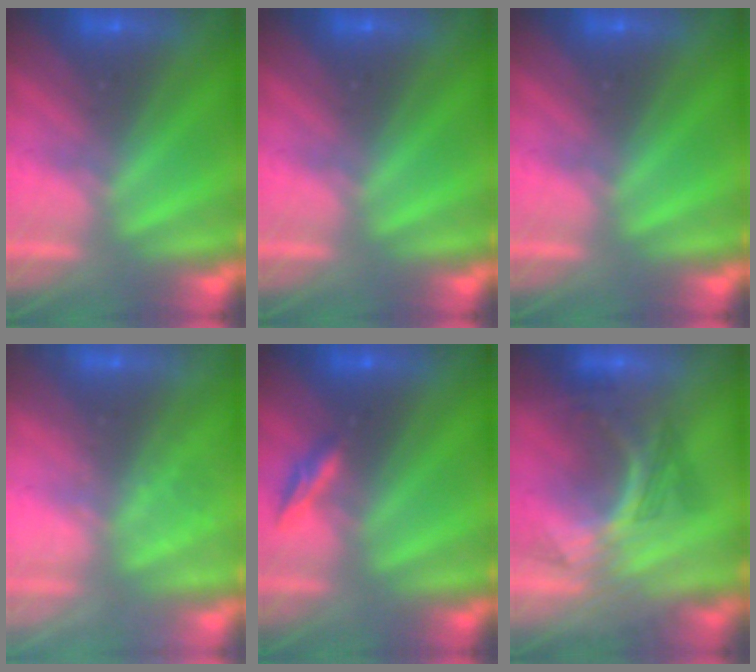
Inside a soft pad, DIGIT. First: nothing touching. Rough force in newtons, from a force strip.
{"total": 0.0}
{"total": 0.0}
{"total": 2.3}
{"total": 2.3}
{"total": 3.0}